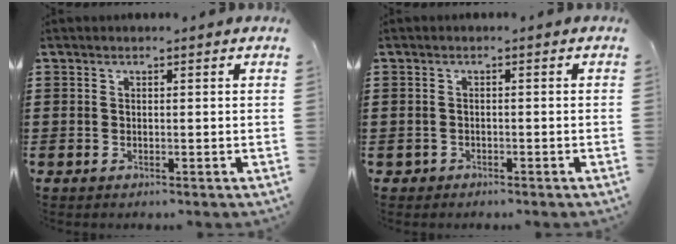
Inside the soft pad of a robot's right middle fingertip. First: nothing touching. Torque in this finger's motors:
{"motor_torque": [-0.26, -0.05, 0.00, -0.01]}